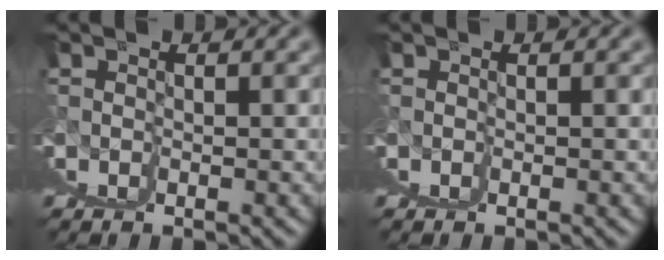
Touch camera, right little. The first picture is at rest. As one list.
[{"total": 0.0}]